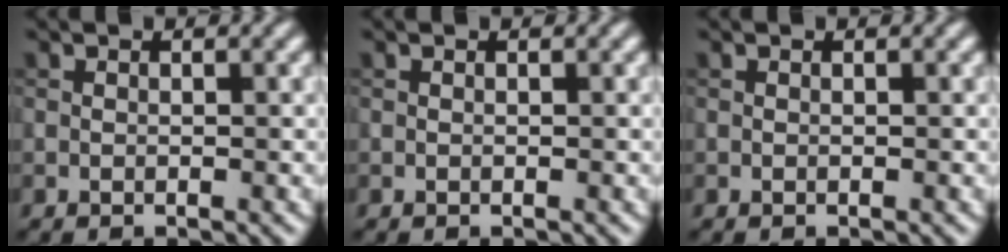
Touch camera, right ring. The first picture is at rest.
{"total": 0.0}
{"total": 0.0}